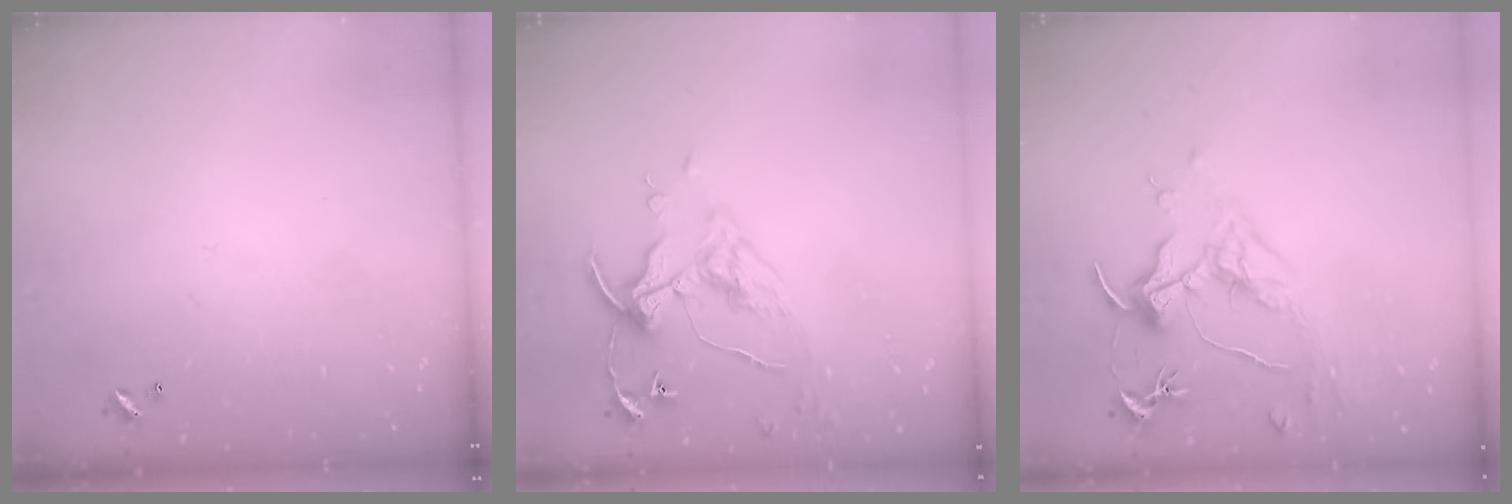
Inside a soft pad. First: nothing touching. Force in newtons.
{"total": 6.2, "press": 6.1, "slide": 0.8}
{"total": 1.6, "press": 1.4, "slide": 0.7}